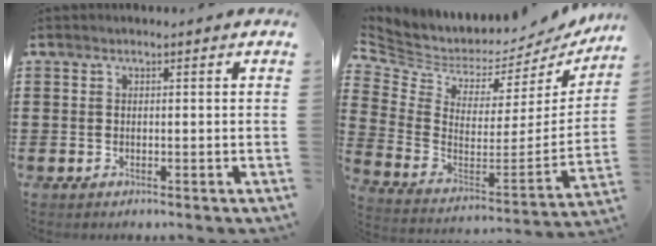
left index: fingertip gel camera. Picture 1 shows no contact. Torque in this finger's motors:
{"motor_torque": [-0.75, 0.79, 0.02, -0.01]}